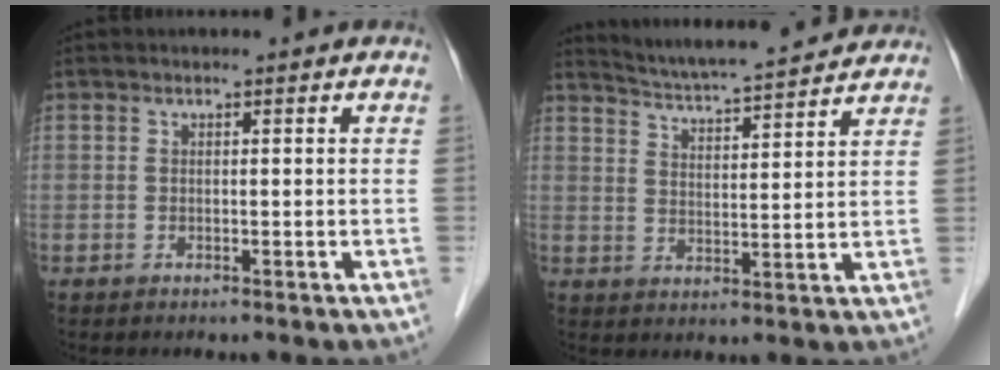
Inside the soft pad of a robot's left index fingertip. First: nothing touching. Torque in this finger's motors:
{"motor_torque": [0.66, -0.80, 0.00, 0.00]}